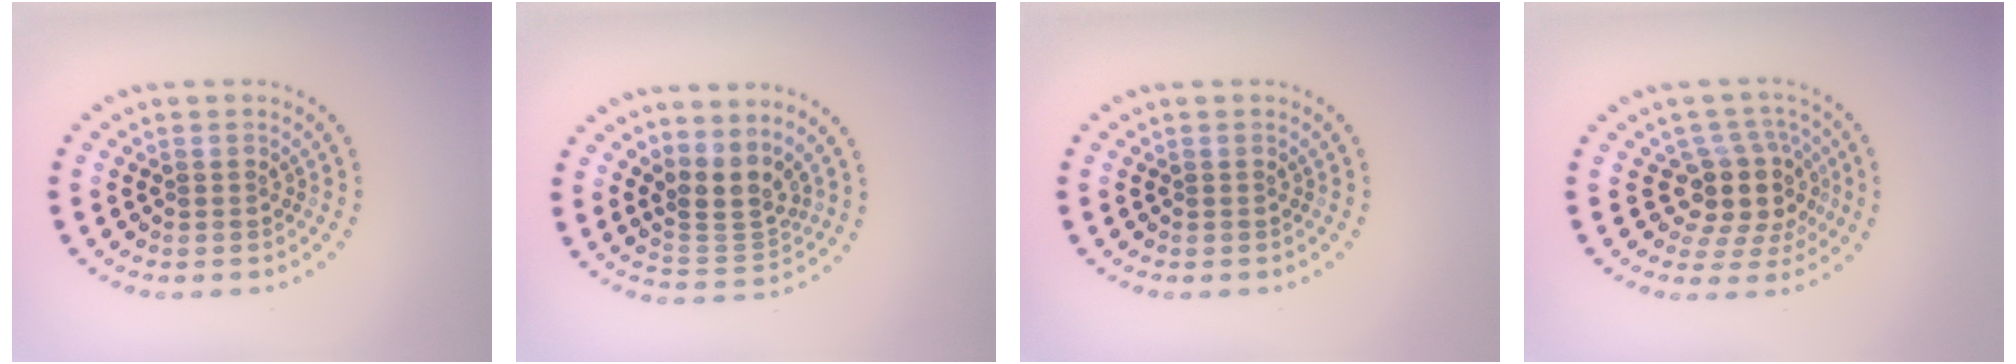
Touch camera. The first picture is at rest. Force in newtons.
{"total": 3.1, "press": 2.3, "slide": 2.1}
{"total": 0.0}
{"total": 4.6, "press": 3.7, "slide": 2.7}